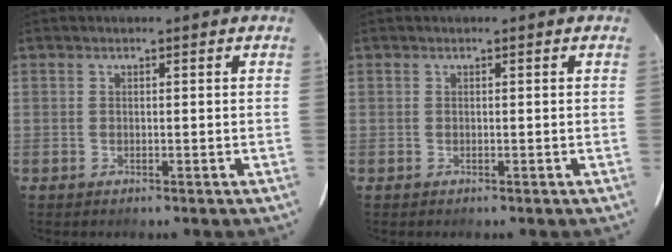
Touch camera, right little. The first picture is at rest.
{"total": 0.0}